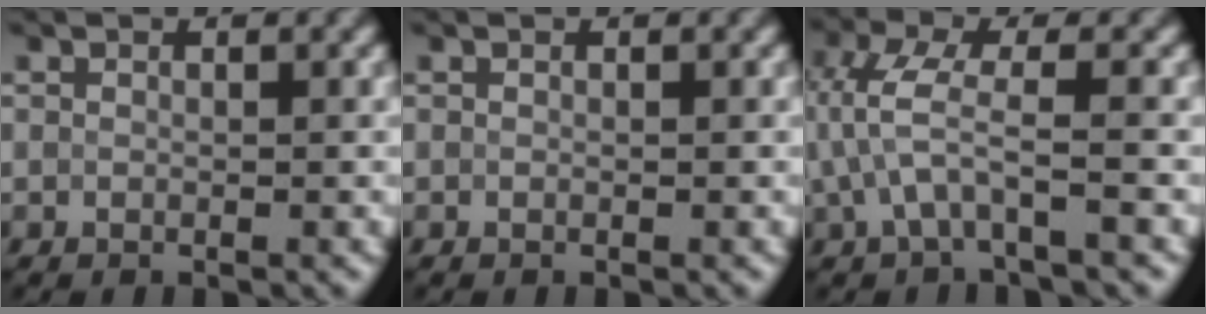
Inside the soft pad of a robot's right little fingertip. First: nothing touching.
{"total": 0.0}
{"total": 3.7, "force": [-0.3, 1.0, 3.6], "torque": [-0.084, 0.008, -0.007]}